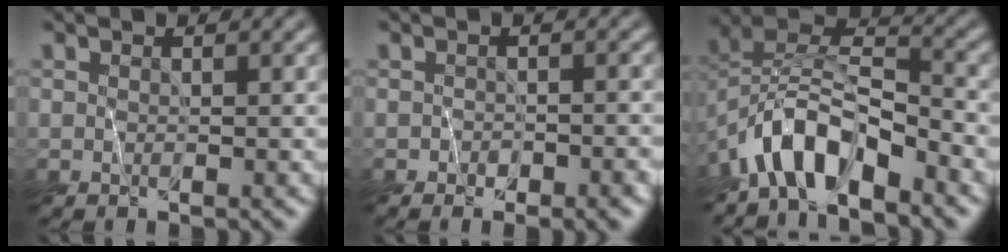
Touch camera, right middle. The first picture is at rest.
{"total": 2.4, "force": [-1.5, 1.1, 1.6], "torque": [-0.015, -0.006, -0.024]}
{"total": 6.9, "force": [-5.2, 2.1, 3.9], "torque": [-0.066, 0.007, -0.107]}